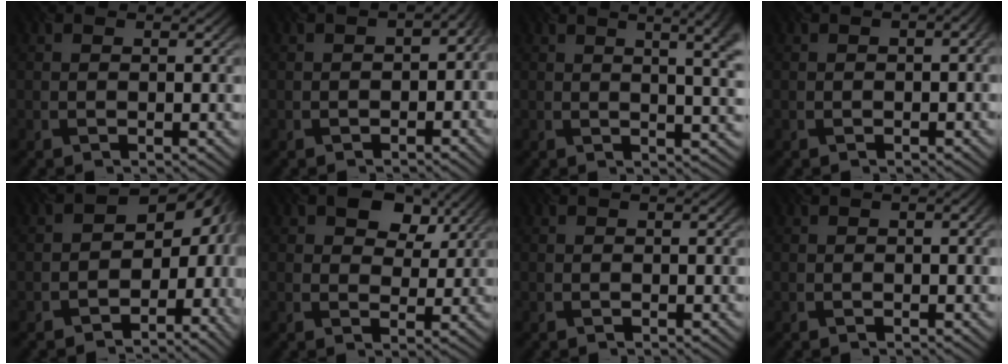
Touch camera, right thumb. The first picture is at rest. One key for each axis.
{"total": 4.2, "fx": -1.6, "fy": 2.2, "fz": 3.1, "tx": -0.026, "ty": -0.005, "tz": -0.006}
{"total": 10.4, "fx": 2.7, "fy": 4.0, "fz": 9.2, "tx": -0.094, "ty": 0.050, "tz": 0.023}
{"total": 2.4, "fx": -0.1, "fy": 1.1, "fz": 2.1, "tx": -0.023, "ty": 0.007, "tz": -0.005}
{"total": 9.7, "fx": -3.0, "fy": 6.4, "fz": 6.5, "tx": -0.074, "ty": -0.013, "tz": -0.046}
{"total": 5.0, "fx": 2.6, "fy": 3.3, "fz": 2.7, "tx": -0.039, "ty": -0.002, "tz": 0.040}
{"total": 0.9, "fx": 0.1, "fy": 0.3, "fz": 0.8, "tx": -0.011, "ty": -0.001, "tz": -0.004}
{"total": 2.1, "fx": 0.2, "fy": 0.8, "fz": 2.0, "tx": -0.018, "ty": 0.002, "tz": -0.003}